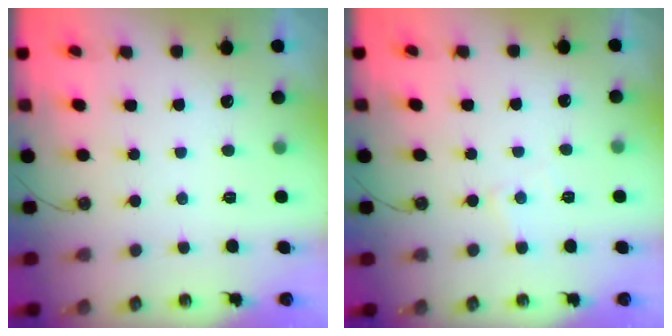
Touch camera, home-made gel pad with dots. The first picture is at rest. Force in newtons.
{"total": 4.2, "press": 4.2, "slide": 0.5}